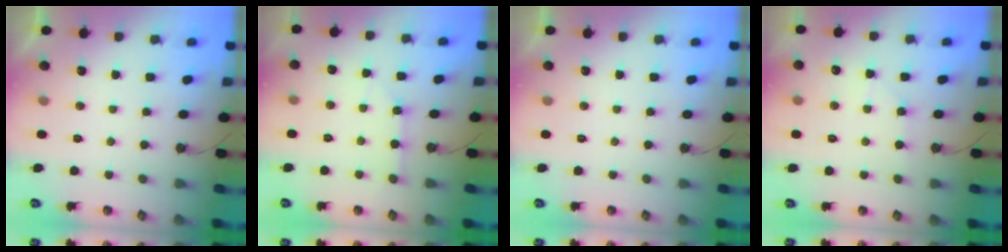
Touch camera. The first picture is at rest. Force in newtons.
{"total": 1.8, "press": 1.8, "slide": 0.1}
{"total": 0.0}
{"total": 3.9, "press": 3.9, "slide": 0.6}